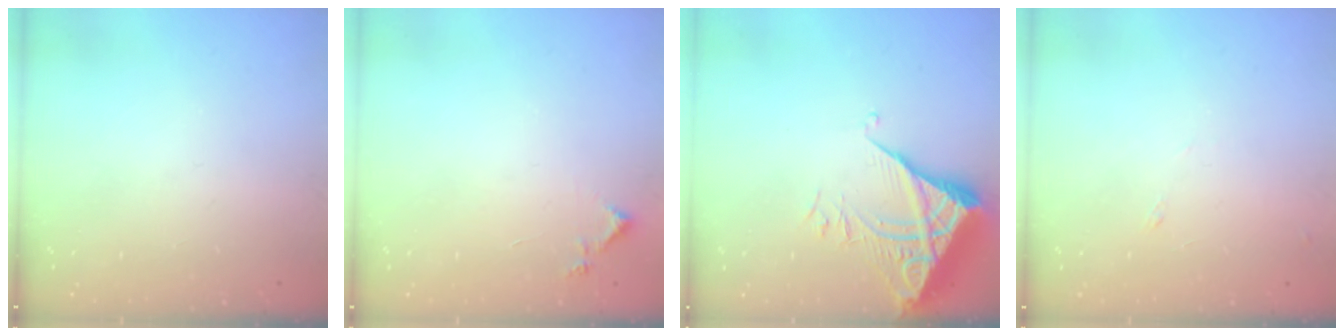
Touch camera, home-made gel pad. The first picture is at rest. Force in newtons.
{"total": 4.9, "press": 4.8, "slide": 0.5}
{"total": 6.1, "press": 6.0, "slide": 0.7}
{"total": 5.8, "press": 5.7, "slide": 0.8}